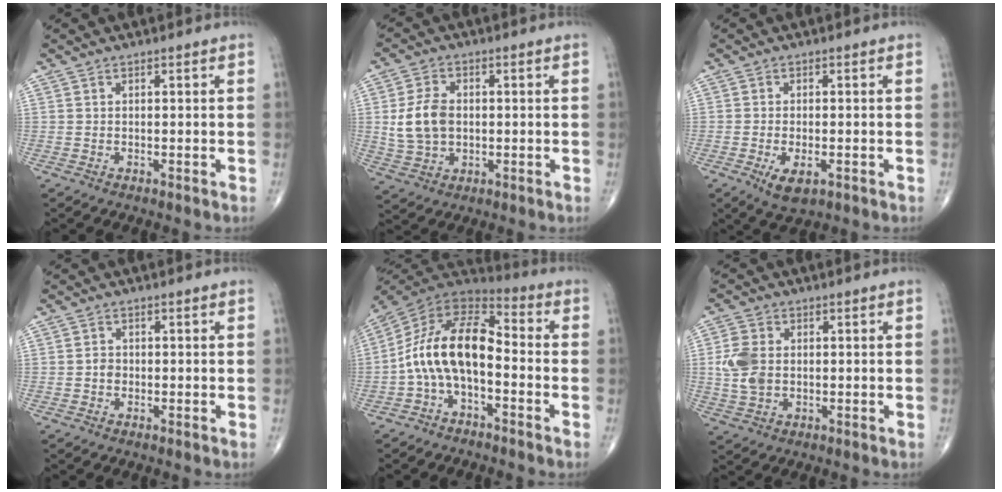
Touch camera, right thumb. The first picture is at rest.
{"total": 8.6, "force": [0.3, 6.1, 6.1], "torque": [-0.109, 0.004, 0.011]}
{"total": 5.0, "force": [-1.9, 2.3, 4.0], "torque": [-0.069, -0.004, -0.026]}
{"total": 1.7, "force": [-0.4, 1.4, 0.8], "torque": [-0.008, 0.007, -0.008]}
{"total": 14.7, "force": [-2.7, 7.9, 12.1], "torque": [-0.209, 0.067, -0.063]}
{"total": 7.2, "force": [0.0, 5.2, 5.0], "torque": [-0.104, 0.002, 0.003]}